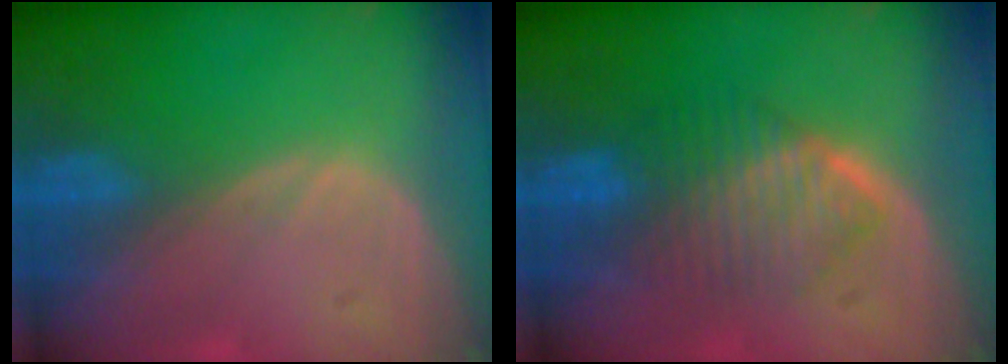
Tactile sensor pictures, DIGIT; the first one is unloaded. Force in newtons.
{"total": 6.4, "press": 6.4, "slide": 0.9}